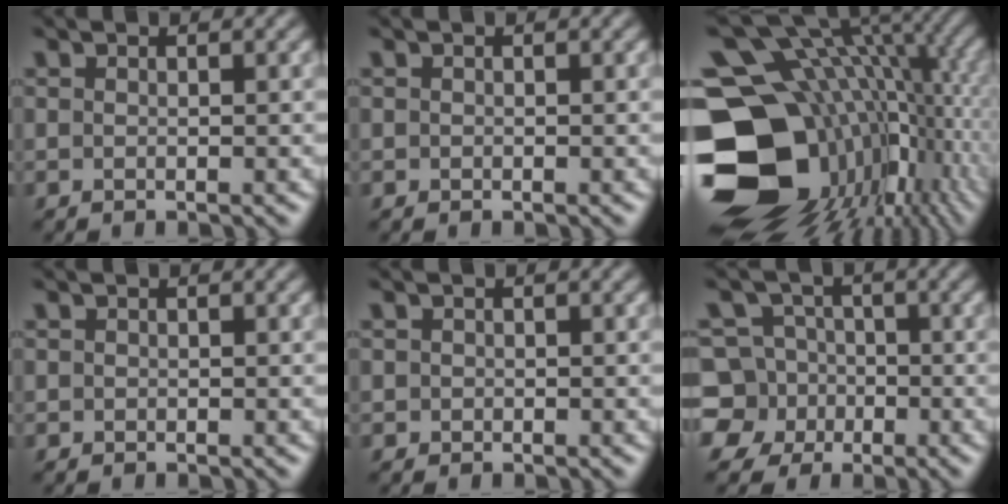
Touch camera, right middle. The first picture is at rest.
{"total": 0.0}
{"total": 21.3, "force": [-3.9, 16.1, 13.4], "torque": [-0.262, -0.022, -0.036]}
{"total": 0.0}
{"total": 0.6, "force": [-0.1, 0.5, 0.0], "torque": [0.000, -0.004, 0.001]}
{"total": 7.8, "force": [-2.8, 7.1, 1.5], "torque": [-0.025, 0.015, -0.082]}